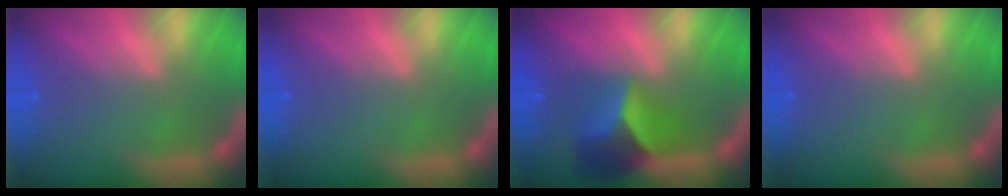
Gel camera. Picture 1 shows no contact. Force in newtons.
{"total": 0.0}
{"total": 6.4}
{"total": 0.0}